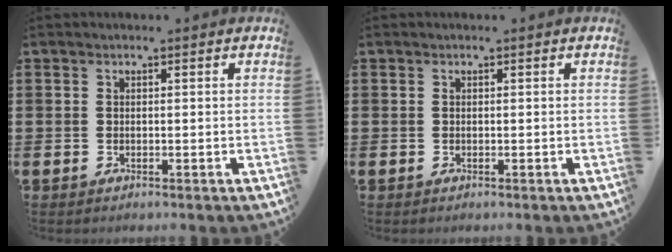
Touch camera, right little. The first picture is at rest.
{"total": 0.0}